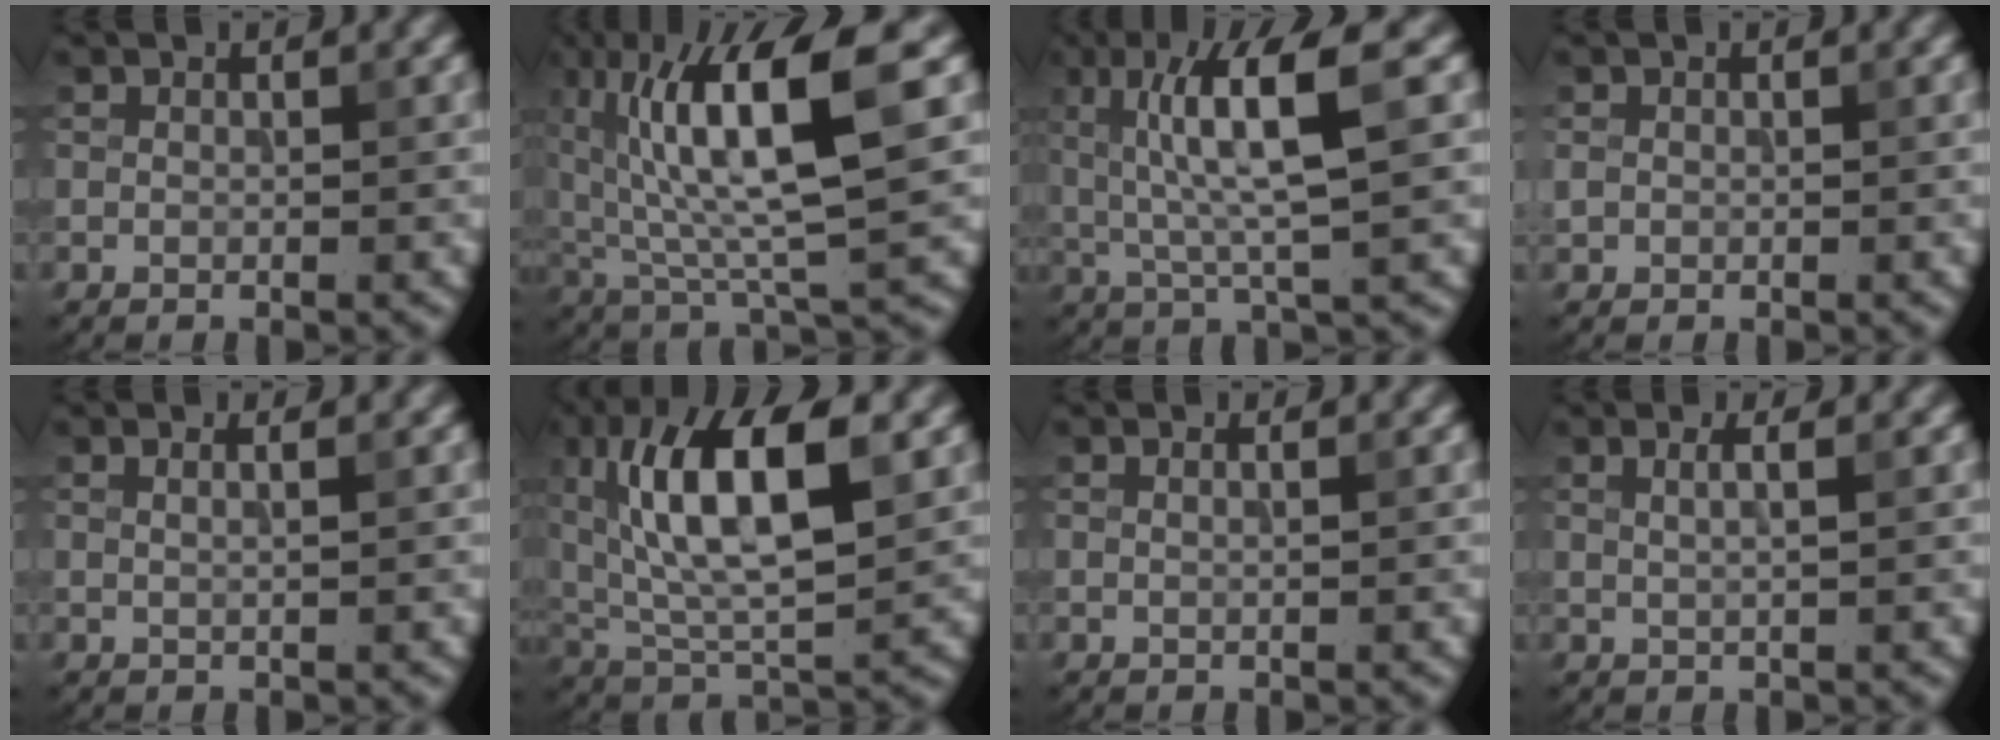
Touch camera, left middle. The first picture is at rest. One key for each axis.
{"total": 11.3, "fx": 3.5, "fy": 2.6, "fz": 10.4, "tx": -0.180, "ty": 0.007, "tz": 0.066}
{"total": 7.5, "fx": 1.8, "fy": 1.3, "fz": 7.1, "tx": -0.131, "ty": 0.005, "tz": 0.033}
{"total": 0.9, "fx": 0.0, "fy": 0.8, "fz": 0.3, "tx": -0.005, "ty": -0.002, "tz": -0.002}
{"total": 1.9, "fx": 0.9, "fy": 0.9, "fz": 1.4, "tx": 0.000, "ty": 0.000, "tz": -0.010}
{"total": 11.5, "fx": 3.5, "fy": 4.3, "fz": 10.1, "tx": -0.173, "ty": 0.012, "tz": 0.057}
{"total": 1.3, "fx": 0.6, "fy": 0.6, "fz": 0.9, "tx": -0.001, "ty": -0.004, "tz": -0.006}
{"total": 2.3, "fx": 0.9, "fy": 0.9, "fz": 1.9, "tx": -0.013, "ty": 0.001, "tz": -0.004}